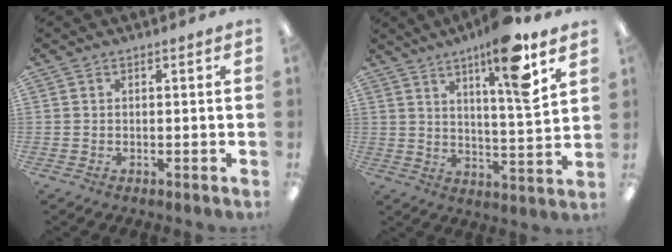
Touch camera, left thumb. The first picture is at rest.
{"total": 14.0, "force": [9.2, 1.7, 10.4], "torque": [-0.166, -0.048, 0.141]}